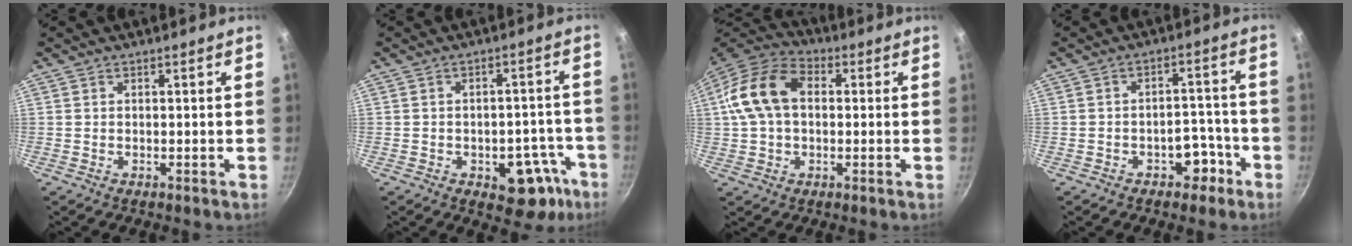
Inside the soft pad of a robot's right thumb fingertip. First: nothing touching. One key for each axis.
{"total": 10.0, "fx": -4.8, "fy": 5.6, "fz": 6.7, "tx": -0.048, "ty": 0.043, "tz": -0.053}
{"total": 14.1, "fx": 1.8, "fy": 9.5, "fz": 10.2, "tx": -0.194, "ty": 0.034, "tz": 0.024}
{"total": 5.9, "fx": -3.3, "fy": 3.8, "fz": 3.2, "tx": -0.018, "ty": 0.044, "tz": -0.046}